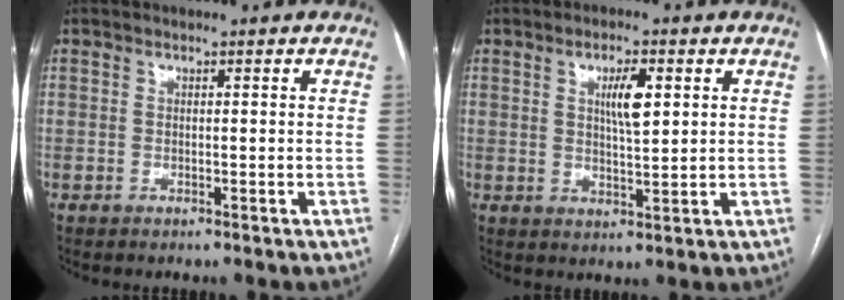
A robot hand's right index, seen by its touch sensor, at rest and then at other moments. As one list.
[{"total": 5.0, "force": [1.6, 1.1, 4.5], "torque": [-0.081, 0.001, 0.030]}]